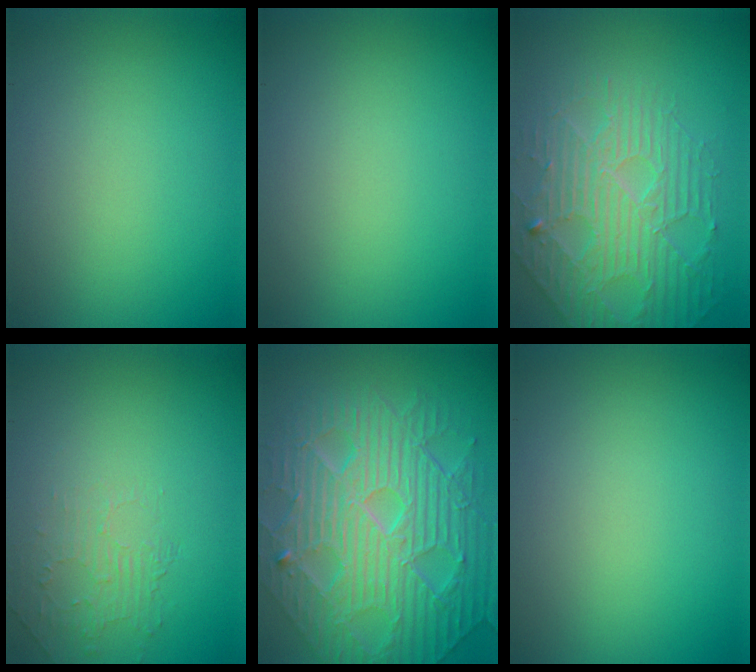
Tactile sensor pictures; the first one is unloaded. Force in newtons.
{"total": 0.0}
{"total": 4.2, "press": 4.2, "slide": 0.3}
{"total": 1.9, "press": 0.3, "slide": 1.9}
{"total": 11.7, "press": 7.8, "slide": 8.8}
{"total": 0.0}